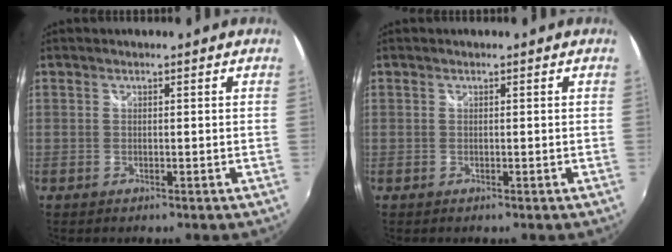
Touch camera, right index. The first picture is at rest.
{"total": 0.0}